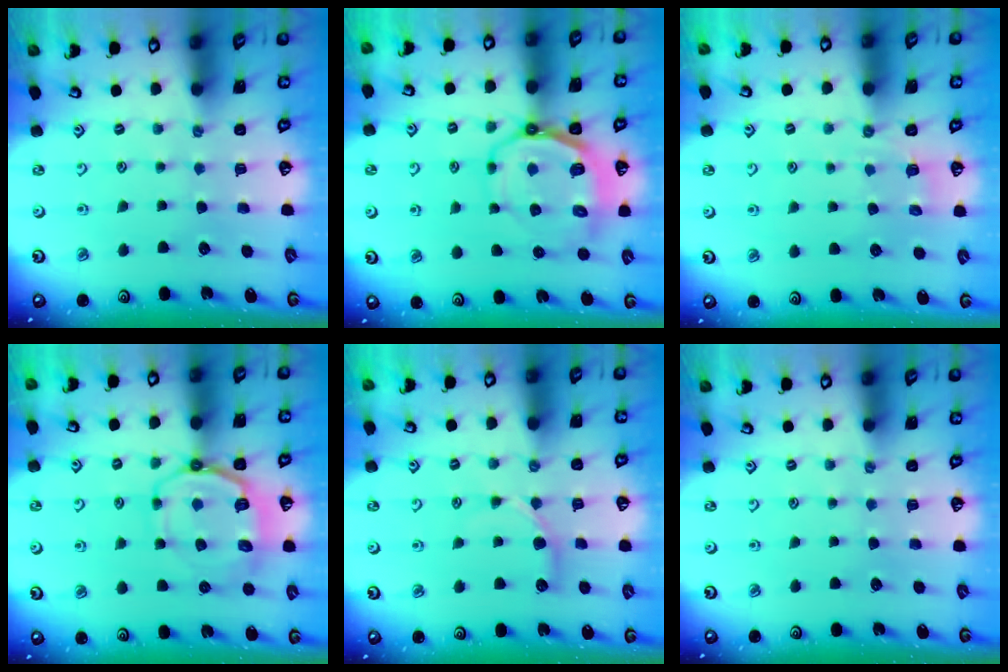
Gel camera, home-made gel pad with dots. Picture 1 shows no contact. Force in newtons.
{"total": 11.2, "press": 10.7, "slide": 3.4}
{"total": 2.1, "press": 1.0, "slide": 1.9}
{"total": 10.2, "press": 9.7, "slide": 3.1}
{"total": 5.6, "press": 5.5, "slide": 0.8}
{"total": 0.0}